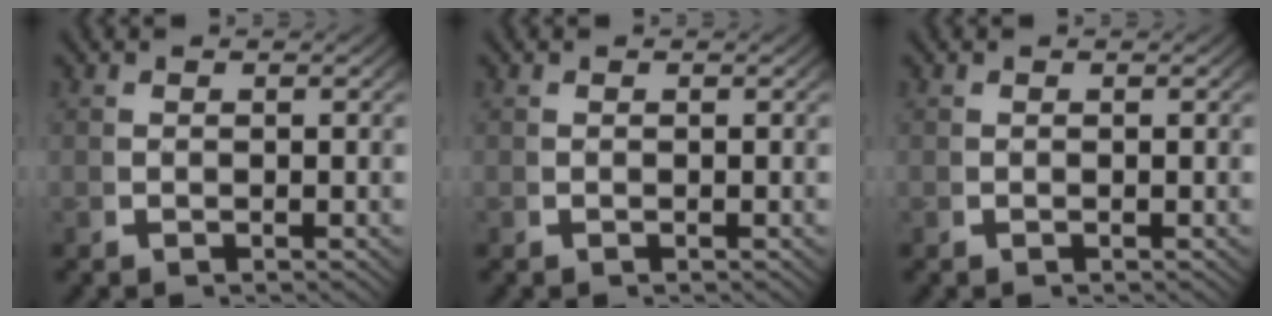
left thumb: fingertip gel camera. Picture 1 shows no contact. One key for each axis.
{"total": 0.0}
{"total": 0.0}